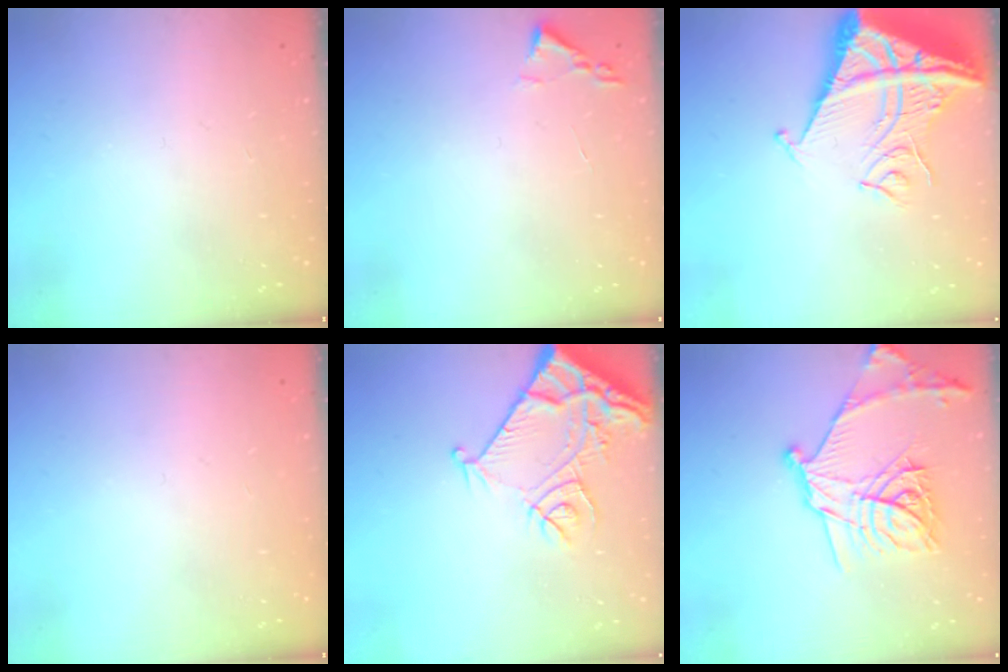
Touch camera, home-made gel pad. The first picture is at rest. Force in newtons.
{"total": 1.8, "press": 1.7, "slide": 0.2}
{"total": 11.9, "press": 11.8, "slide": 1.2}
{"total": 0.0}
{"total": 12.6, "press": 12.5, "slide": 1.5}
{"total": 21.1, "press": 21.0, "slide": 1.2}